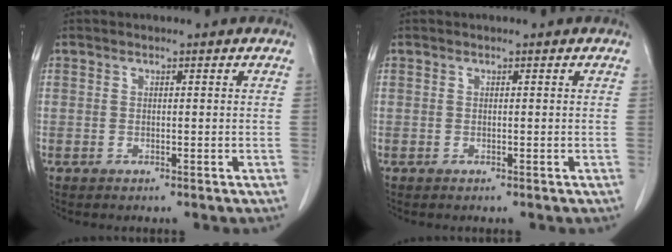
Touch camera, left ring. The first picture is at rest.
{"total": 0.0}